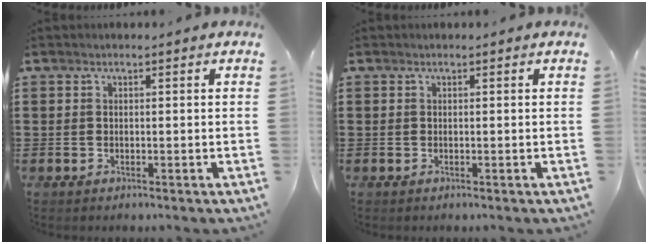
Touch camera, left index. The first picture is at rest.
{"total": 0.0}